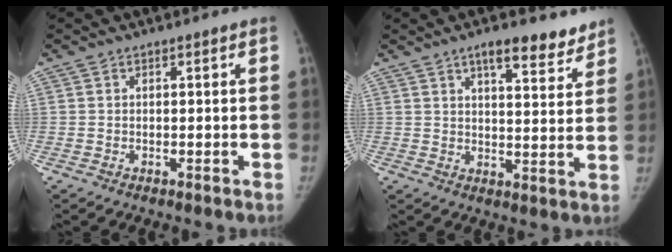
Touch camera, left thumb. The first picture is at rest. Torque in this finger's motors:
{"motor_torque": [0.09, 0.04, -0.01, 0.30, 0.02]}